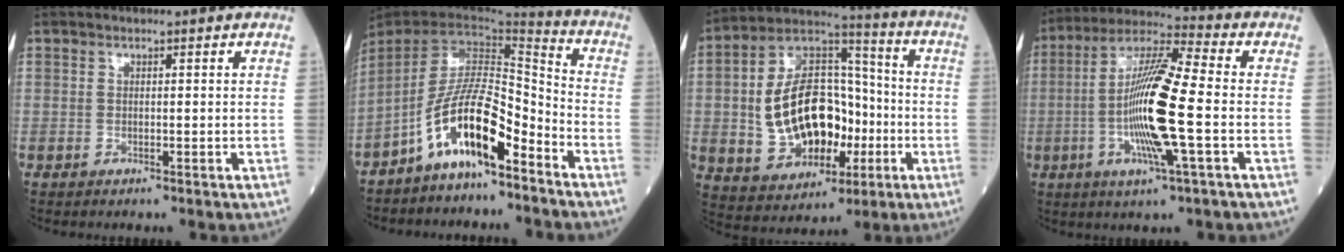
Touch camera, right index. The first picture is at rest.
{"total": 12.5, "force": [-7.6, 3.1, 9.4], "torque": [-0.181, 0.017, -0.141]}
{"total": 18.8, "force": [-2.1, 11.1, 15.0], "torque": [-0.286, 0.027, -0.025]}
{"total": 15.1, "force": [-2.4, 0.8, 14.9], "torque": [-0.289, -0.004, -0.054]}